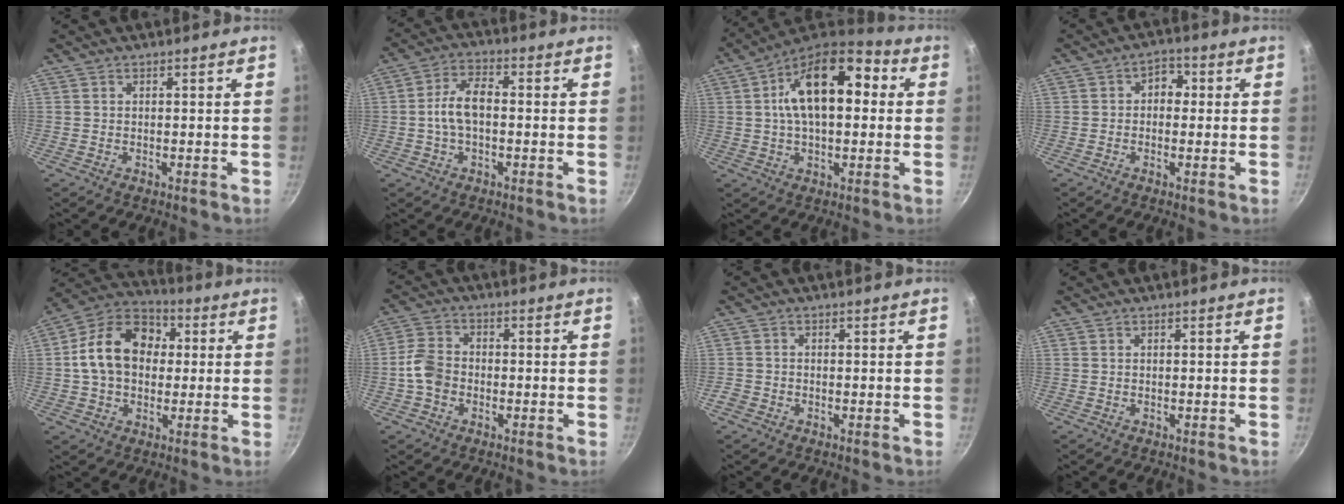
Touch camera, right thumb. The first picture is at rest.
{"total": 7.1, "force": [-0.6, 3.8, 5.9], "torque": [-0.109, 0.027, -0.017]}
{"total": 17.8, "force": [3.0, 10.0, 14.4], "torque": [-0.211, 0.030, 0.030]}
{"total": 4.1, "force": [0.3, 3.2, 2.6], "torque": [-0.015, 0.007, -0.004]}
{"total": 15.8, "force": [1.7, 12.0, 10.2], "torque": [-0.145, 0.031, 0.013]}
{"total": 5.7, "force": [-1.5, 4.4, 3.4], "torque": [-0.057, 0.019, -0.041]}
{"total": 1.6, "force": [-1.0, 1.2, 0.5], "torque": [-0.016, 0.002, -0.022]}
{"total": 0.0}